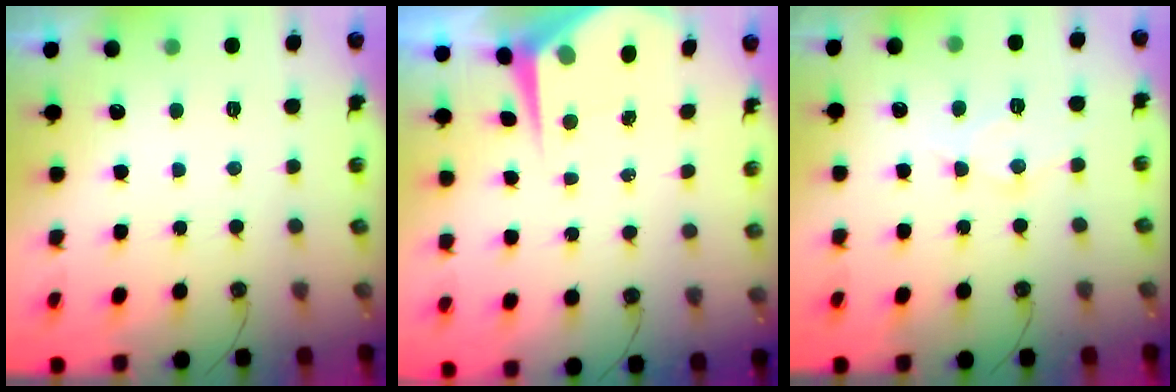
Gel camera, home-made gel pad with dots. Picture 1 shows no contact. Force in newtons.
{"total": 6.3, "press": 6.3, "slide": 0.4}
{"total": 10.0, "press": 9.9, "slide": 0.9}